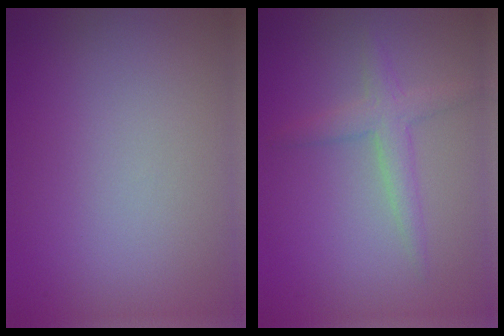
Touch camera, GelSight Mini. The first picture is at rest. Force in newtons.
{"total": 2.4, "press": 2.4, "slide": 0.1}